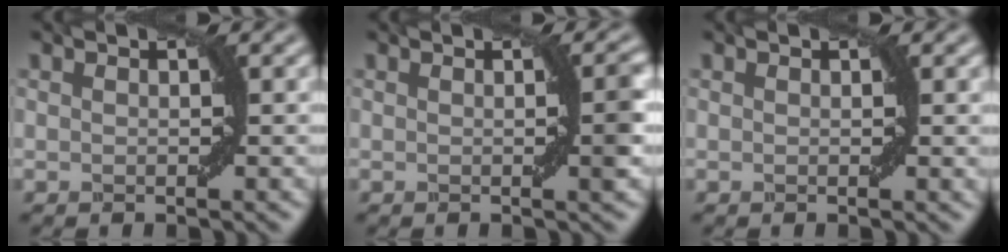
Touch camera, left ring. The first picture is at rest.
{"total": 1.7, "force": [0.0, 0.1, 1.7], "torque": [-0.021, 0.001, -0.001]}
{"total": 0.5, "force": [0.2, 0.0, 0.5], "torque": [-0.003, -0.003, 0.002]}